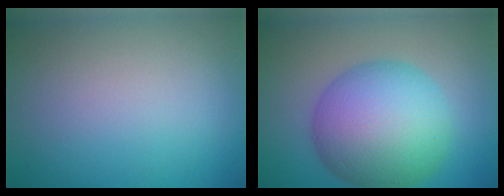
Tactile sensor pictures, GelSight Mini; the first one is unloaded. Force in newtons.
{"total": 10.6, "press": 10.6, "slide": 0.1}